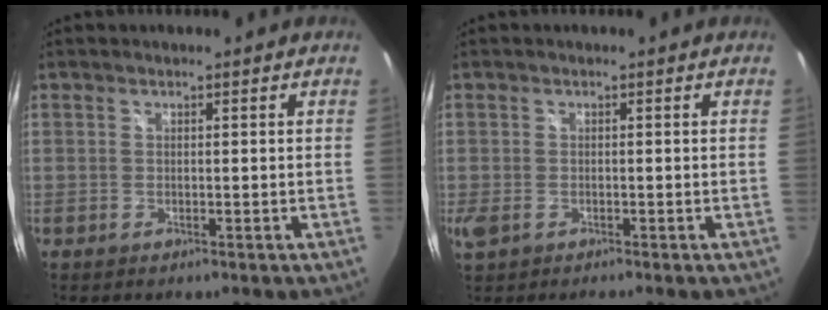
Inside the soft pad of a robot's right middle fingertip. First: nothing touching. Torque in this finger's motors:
{"motor_torque": [0.81, -0.61, 0.30, 0.08]}